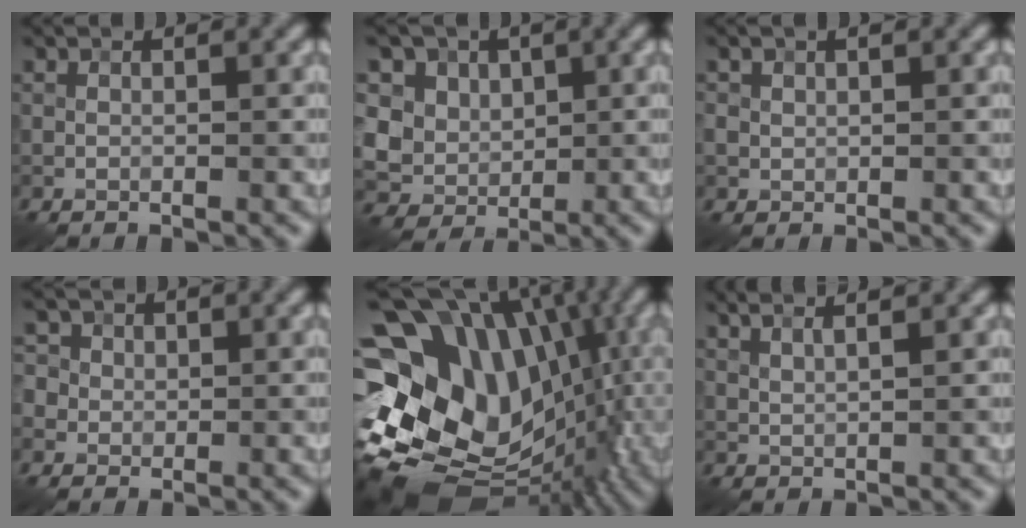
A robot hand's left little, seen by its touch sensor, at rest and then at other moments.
{"total": 7.6, "force": [1.7, 6.5, 3.5], "torque": [-0.060, 0.020, 0.004]}
{"total": 1.4, "force": [0.6, 1.0, 0.8], "torque": [-0.016, 0.004, 0.012]}
{"total": 4.7, "force": [1.5, 4.2, 1.7], "torque": [-0.022, 0.030, 0.002]}
{"total": 18.9, "force": [-0.5, 15.4, 11.1], "torque": [-0.164, -0.010, 0.020]}
{"total": 4.8, "force": [3.2, 1.8, 3.0], "torque": [-0.037, 0.040, 0.026]}